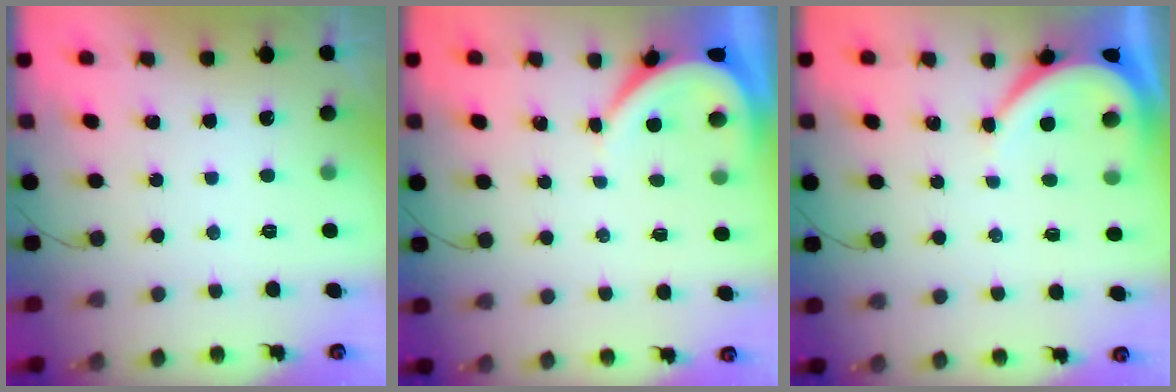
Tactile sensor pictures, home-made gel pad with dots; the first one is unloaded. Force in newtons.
{"total": 3.9, "press": 3.8, "slide": 0.4}
{"total": 5.9, "press": 5.9, "slide": 0.7}